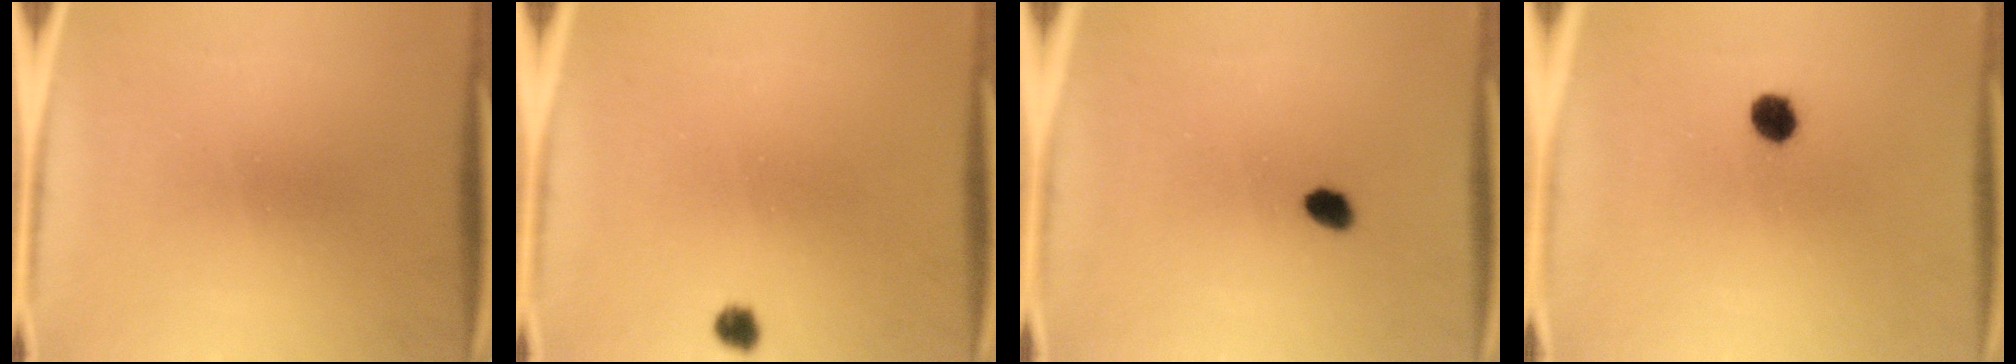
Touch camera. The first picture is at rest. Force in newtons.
{"total": 1.8}
{"total": 2.5}
{"total": 3.9}